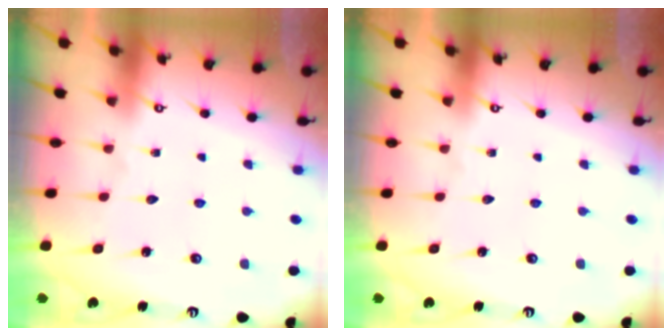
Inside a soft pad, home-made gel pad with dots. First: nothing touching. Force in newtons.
{"total": 0.0}